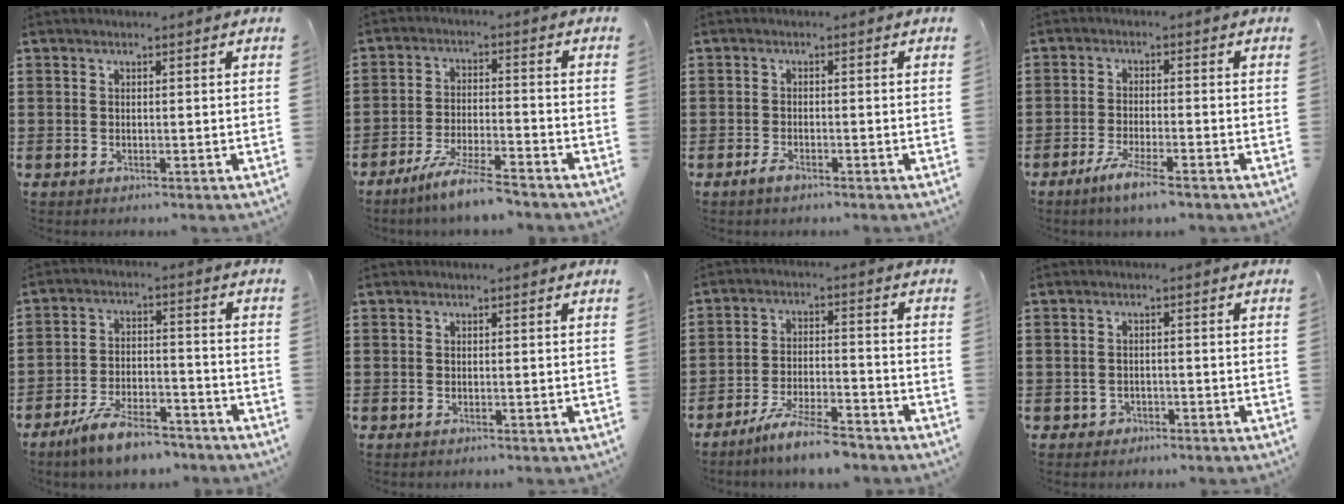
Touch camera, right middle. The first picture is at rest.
{"total": 6.5, "force": [-5.7, 0.1, 3.2], "torque": [-0.070, -0.010, -0.108]}
{"total": 1.6, "force": [-1.1, 0.6, 1.0], "torque": [-0.026, -0.003, -0.025]}
{"total": 4.1, "force": [-3.2, 0.2, 2.6], "torque": [-0.055, -0.005, -0.060]}
{"total": 7.9, "force": [-6.8, 1.7, 3.7], "torque": [-0.077, 0.008, -0.130]}
{"total": 0.0}
{"total": 7.2, "force": [-6.4, 0.5, 3.4], "torque": [-0.071, -0.002, -0.122]}
{"total": 1.3, "force": [-1.0, 0.8, 0.2], "torque": [-0.008, 0.001, -0.023]}